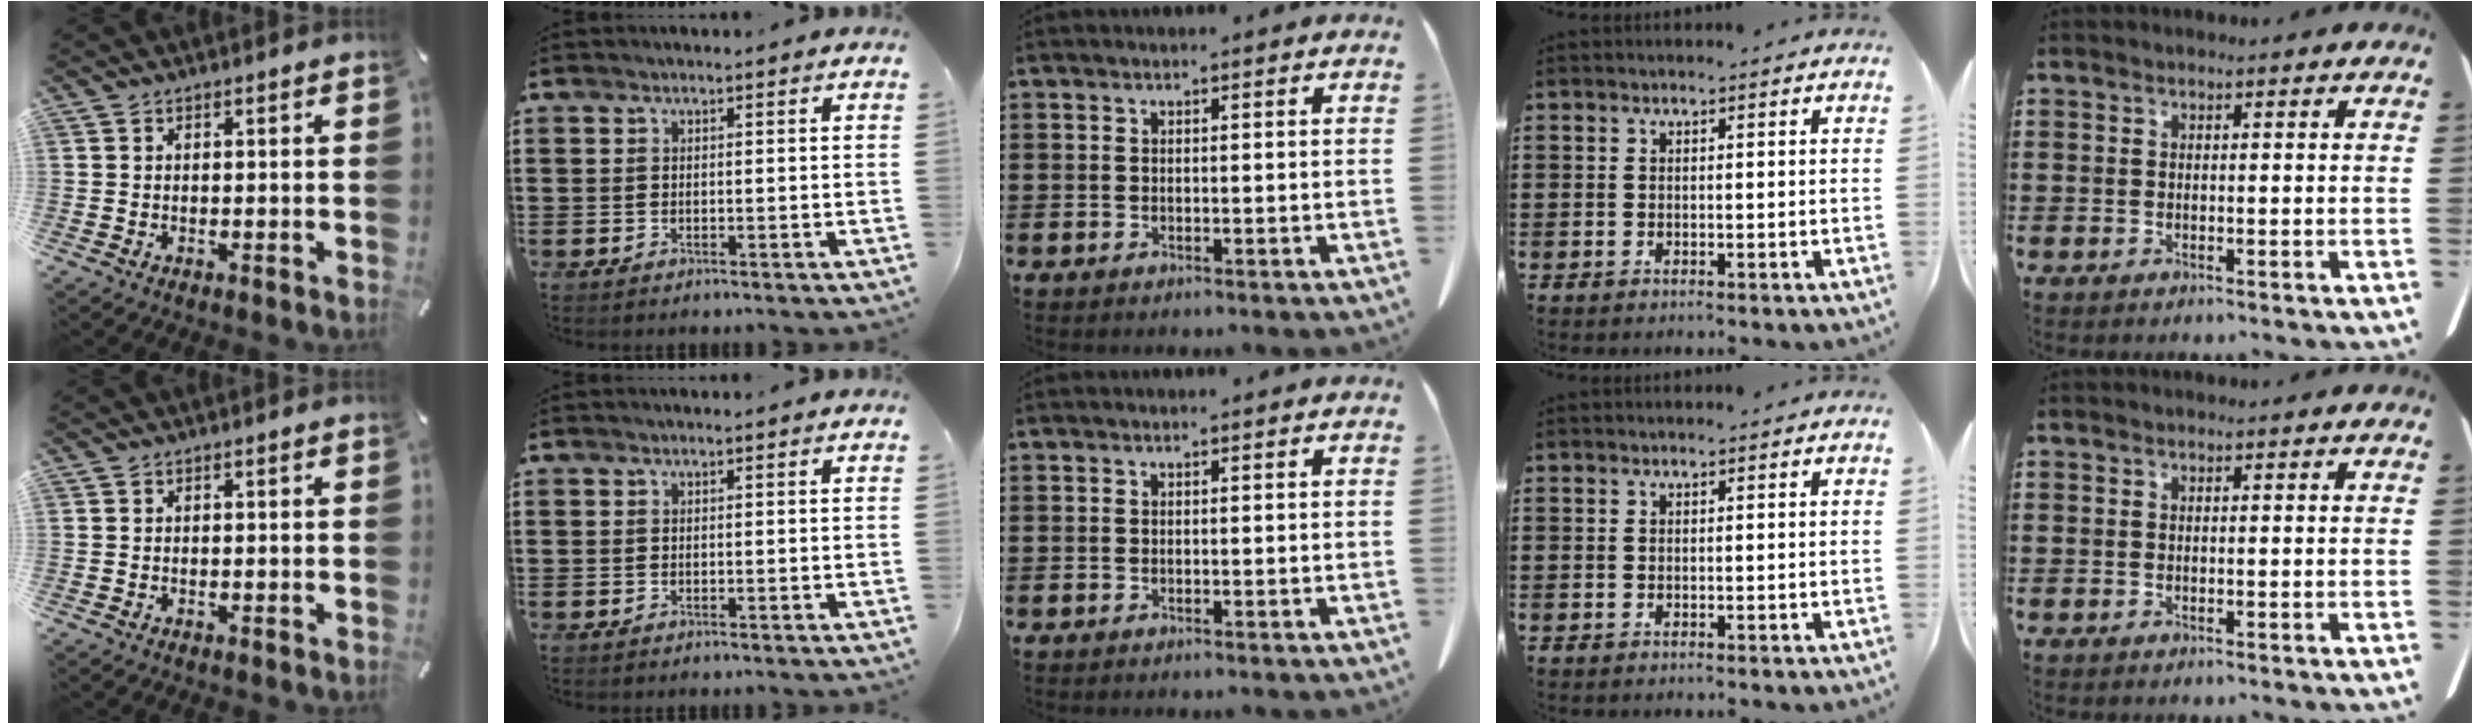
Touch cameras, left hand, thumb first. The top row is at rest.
{}